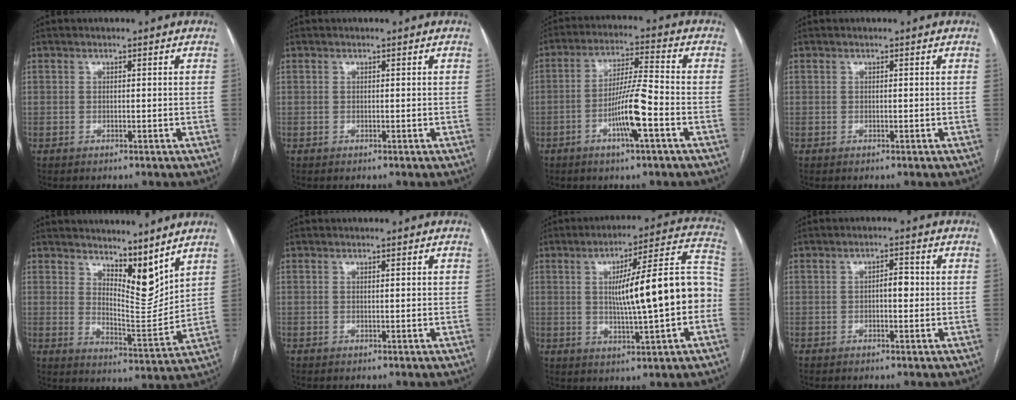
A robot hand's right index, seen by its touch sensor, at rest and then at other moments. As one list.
[{"total": 0.0}, {"total": 9.2, "force": [-3.4, 0.3, 8.5], "torque": [-0.162, 0.001, -0.063]}, {"total": 0.0}, {"total": 9.0, "force": [7.0, 2.5, 5.2], "torque": [-0.086, -0.018, 0.127]}, {"total": 0.7, "force": [0.2, 0.1, 0.7], "torque": [-0.014, 0.002, 0.001]}, {"total": 17.0, "force": [-0.8, 1.8, 16.9], "torque": [-0.248, 0.033, -0.011]}, {"total": 2.7, "force": [-0.1, 1.1, 2.4], "torque": [-0.036, 0.009, -0.004]}]